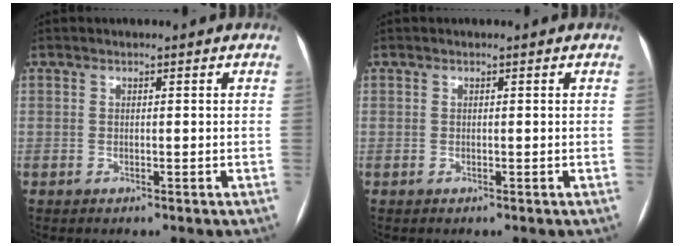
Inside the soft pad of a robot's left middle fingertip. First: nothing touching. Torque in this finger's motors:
{"motor_torque": [0.14, -0.17, 0.06, 0.00]}